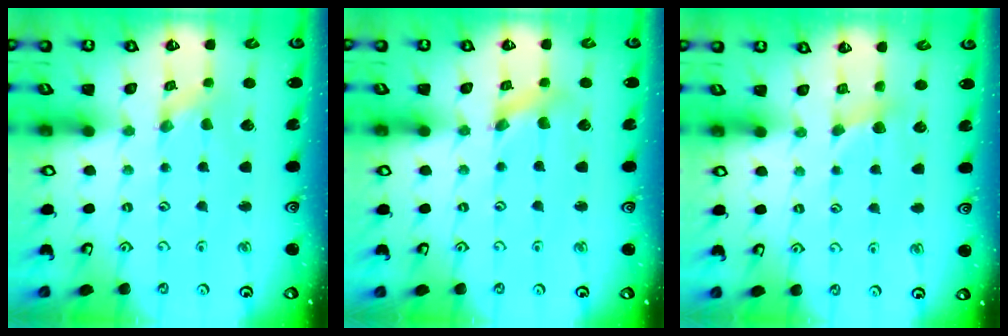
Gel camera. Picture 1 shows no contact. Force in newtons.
{"total": 2.8, "press": 2.8, "slide": 0.4}
{"total": 2.5, "press": 2.4, "slide": 0.2}